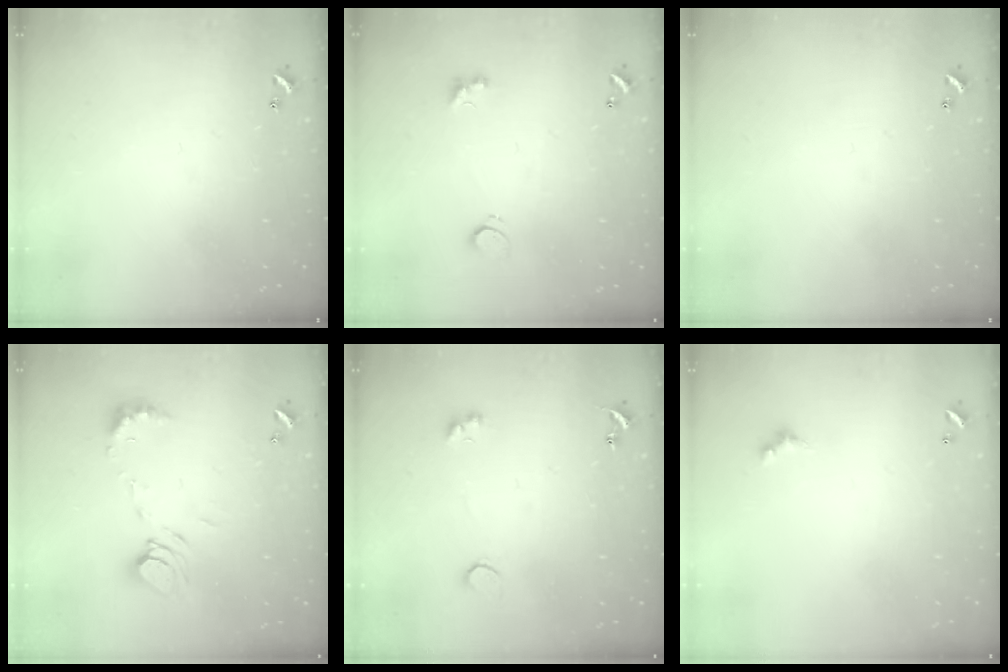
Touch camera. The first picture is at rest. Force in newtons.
{"total": 3.1, "press": 2.8, "slide": 1.3}
{"total": 0.0}
{"total": 8.6, "press": 8.5, "slide": 1.1}
{"total": 2.1, "press": 1.9, "slide": 1.0}
{"total": 1.5, "press": 1.4, "slide": 0.3}